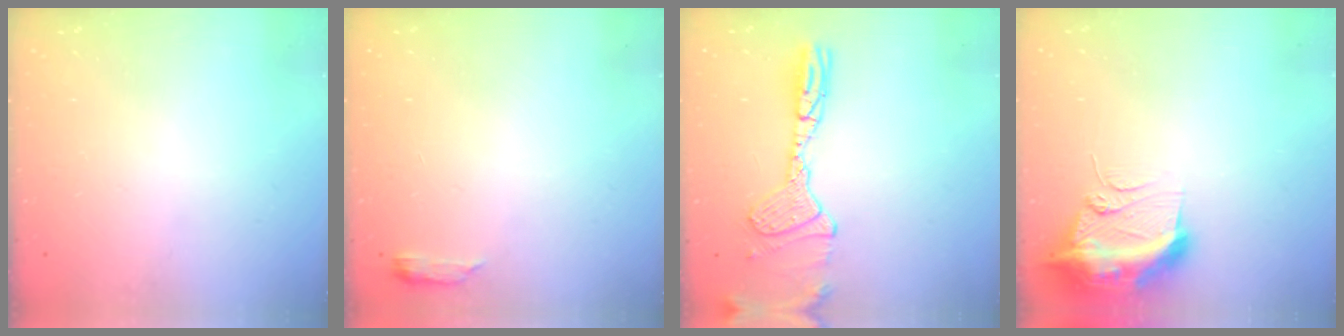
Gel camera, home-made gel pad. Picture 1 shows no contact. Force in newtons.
{"total": 2.8, "press": 2.8, "slide": 0.5}
{"total": 13.4, "press": 13.1, "slide": 2.6}
{"total": 13.2, "press": 13.1, "slide": 1.4}